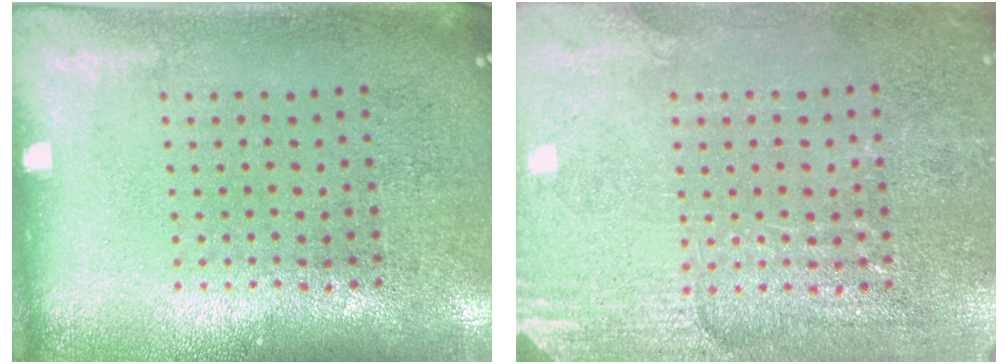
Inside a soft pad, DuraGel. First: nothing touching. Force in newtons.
{"total": 2.9, "press": 2.8, "slide": 0.3}